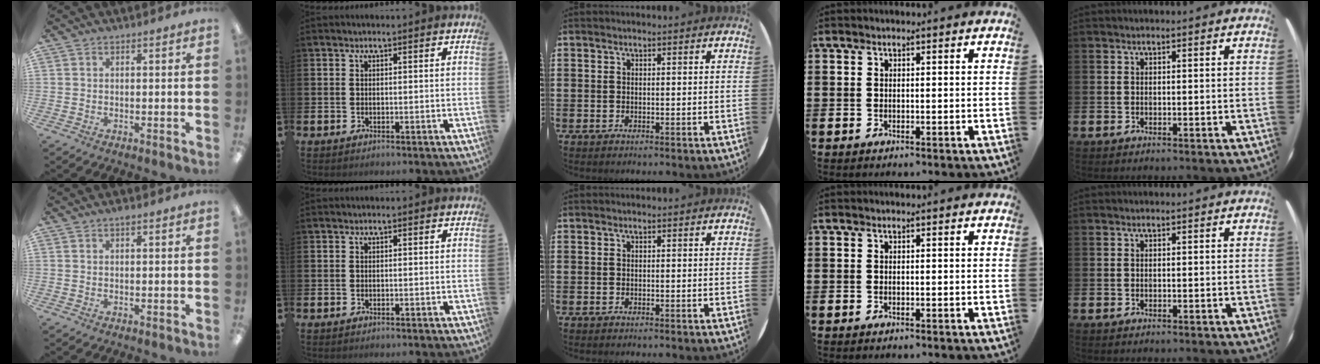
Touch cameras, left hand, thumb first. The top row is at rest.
{"thumb": {"total": 0.9, "force": [0.6, 0.2, 0.6], "torque": [-0.015, 0.003, 0.010]}}